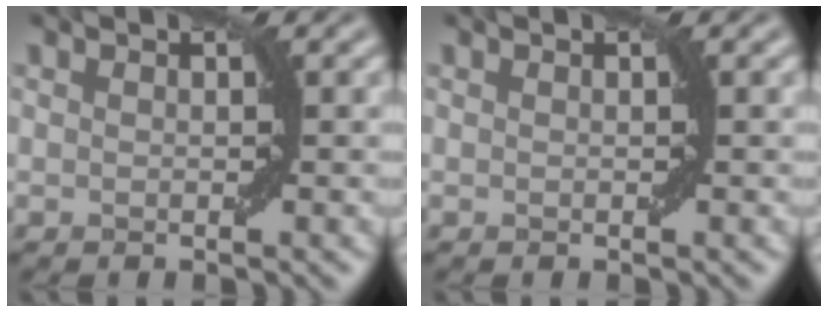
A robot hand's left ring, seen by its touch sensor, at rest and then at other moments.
{"total": 0.0}